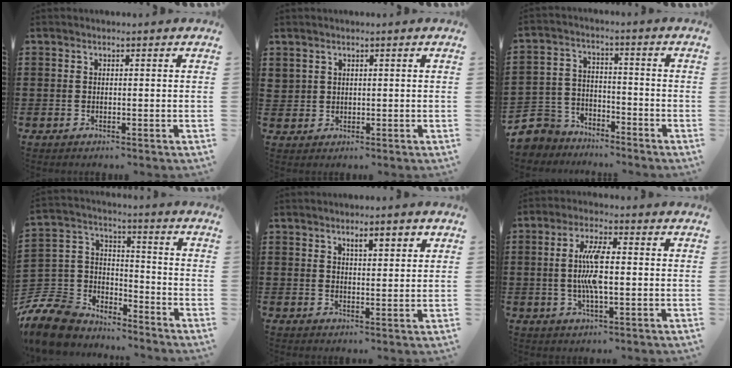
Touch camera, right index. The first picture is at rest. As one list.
[{"total": 1.6, "force": [1.2, 1.0, 0.2], "torque": [-0.007, 0.004, 0.025]}, {"total": 5.7, "force": [-5.1, 2.6, 0.2], "torque": [-0.044, 0.003, -0.112]}, {"total": 9.3, "force": [-7.9, 4.5, 2.0], "torque": [-0.088, 0.006, -0.161]}, {"total": 3.2, "force": [1.8, 0.9, 2.5], "torque": [-0.037, -0.001, 0.025]}, {"total": 7.5, "force": [-0.1, 2.0, 7.2], "torque": [-0.151, 0.000, -0.011]}]